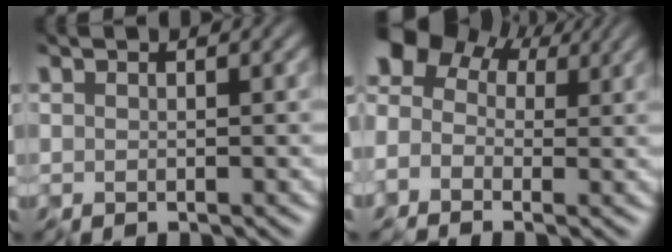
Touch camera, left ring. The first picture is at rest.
{"total": 5.8, "force": [0.8, 4.4, 3.7], "torque": [-0.059, 0.027, -0.011]}